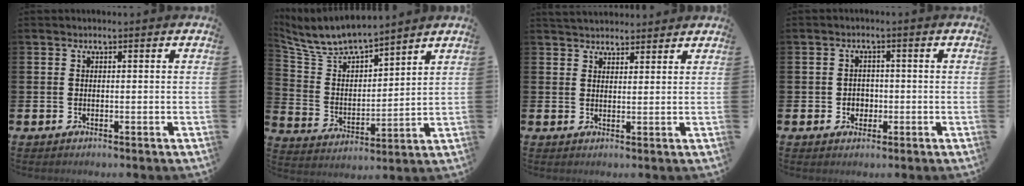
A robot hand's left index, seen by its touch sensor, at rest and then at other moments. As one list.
[{"total": 7.5, "force": [7.2, 1.3, 1.9], "torque": [-0.078, -0.051, 0.125]}, {"total": 3.3, "force": [3.2, 0.8, -0.1], "torque": [0.004, -0.016, 0.057]}, {"total": 2.1, "force": [-0.3, 2.0, 0.6], "torque": [-0.004, 0.001, -0.014]}]